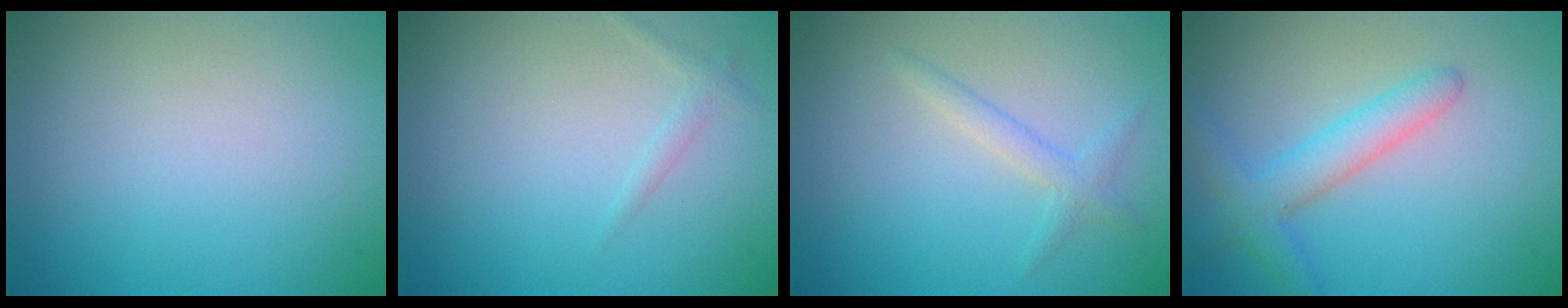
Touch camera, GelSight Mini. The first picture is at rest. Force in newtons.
{"total": 0.9, "press": 0.9, "slide": 0.0}
{"total": 1.6, "press": 1.6, "slide": 0.0}
{"total": 3.5, "press": 3.5, "slide": 0.2}